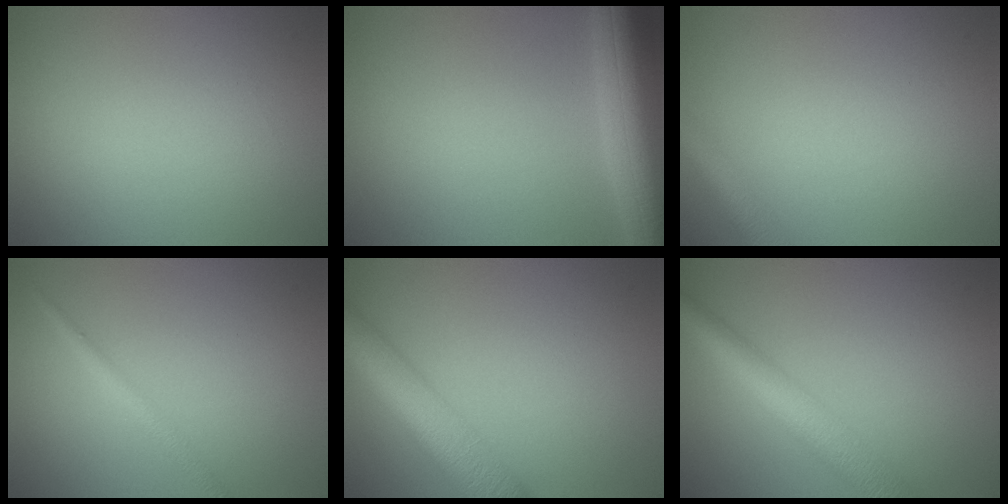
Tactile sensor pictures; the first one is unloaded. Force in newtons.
{"total": 8.9, "press": 8.9, "slide": 0.3}
{"total": 2.4, "press": 2.4, "slide": 0.1}
{"total": 1.5, "press": 1.5, "slide": 0.1}
{"total": 7.4, "press": 7.4, "slide": 0.4}
{"total": 5.4, "press": 5.4, "slide": 0.2}